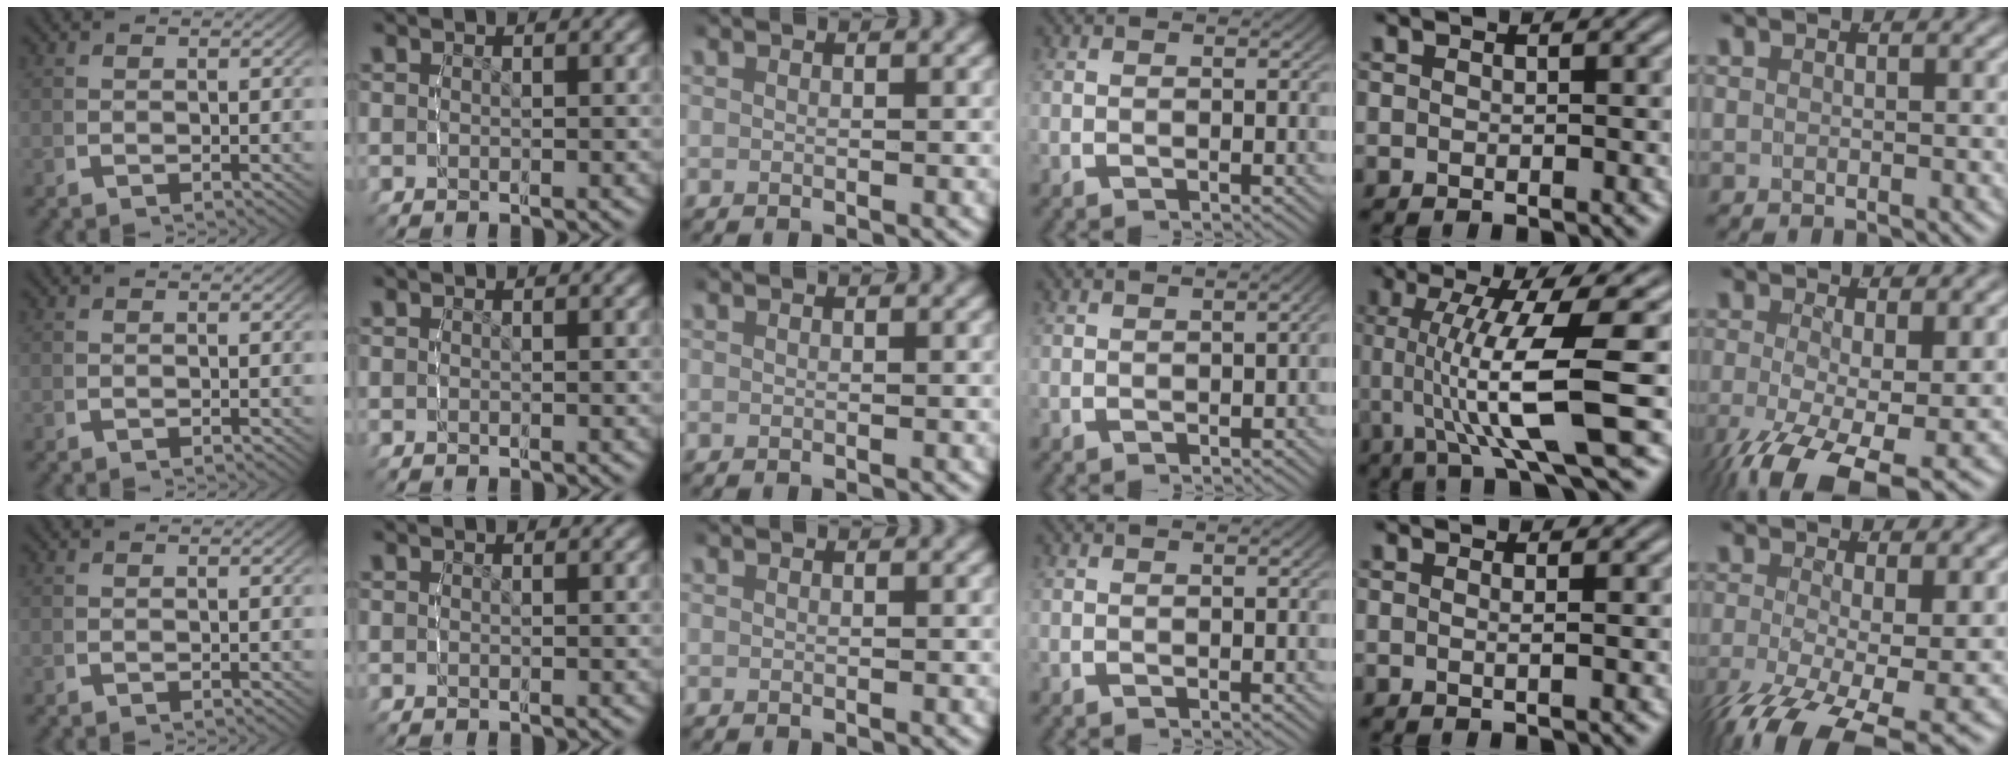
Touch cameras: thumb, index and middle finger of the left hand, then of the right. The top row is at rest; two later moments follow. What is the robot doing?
{"motion": "lift_and_place", "object": "condiment"}